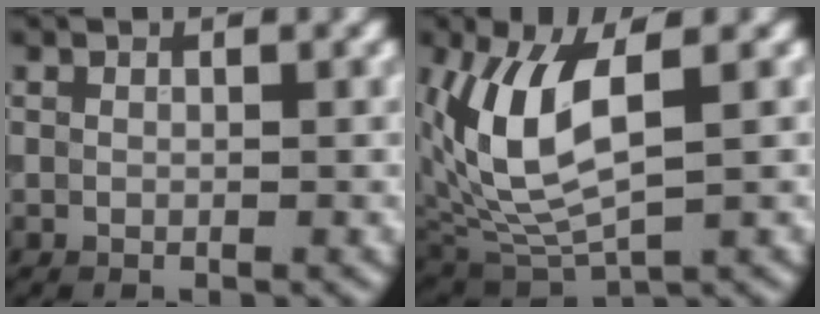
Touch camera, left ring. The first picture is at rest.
{"total": 7.7, "force": [1.6, 3.5, 6.7], "torque": [-0.151, -0.003, 0.034]}